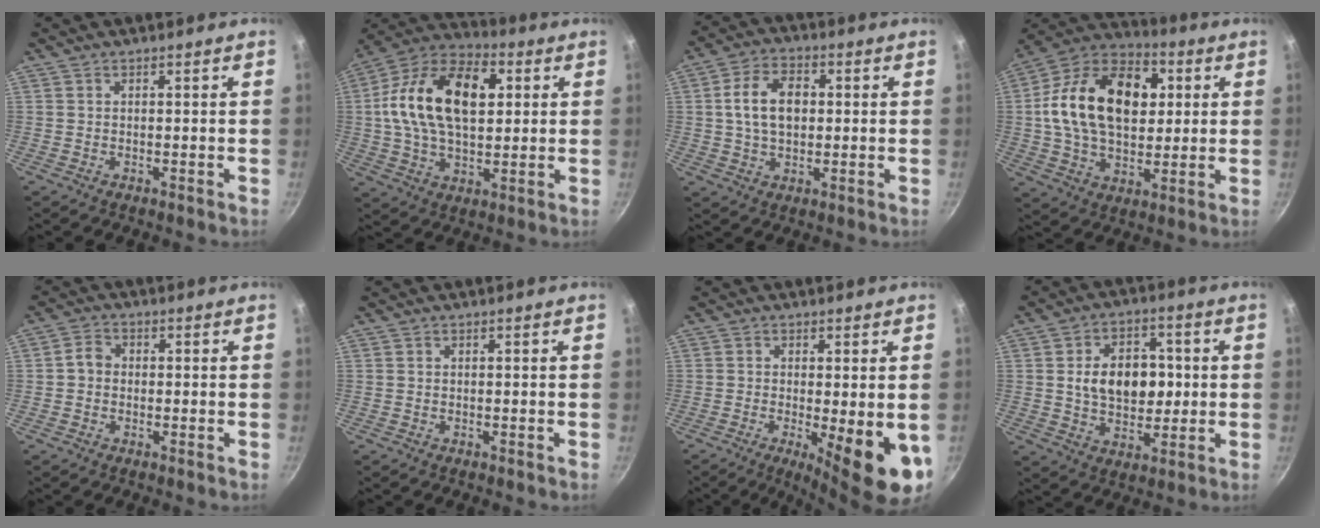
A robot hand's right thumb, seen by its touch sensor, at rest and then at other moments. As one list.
[{"total": 20.8, "force": [3.7, 12.5, 16.2], "torque": [-0.269, 0.020, 0.046]}, {"total": 10.0, "force": [1.1, 6.7, 7.3], "torque": [-0.114, 0.016, 0.013]}, {"total": 23.2, "force": [3.7, 15.3, 16.9], "torque": [-0.260, 0.020, 0.049]}, {"total": 3.1, "force": [-0.3, 2.6, 1.6], "torque": [-0.020, 0.013, -0.014]}, {"total": 0.0}, {"total": 11.8, "force": [-2.9, 3.1, 11.0], "torque": [-0.133, -0.013, -0.030]}, {"total": 12.9, "force": [1.0, 9.0, 9.2], "torque": [-0.102, 0.006, 0.016]}]